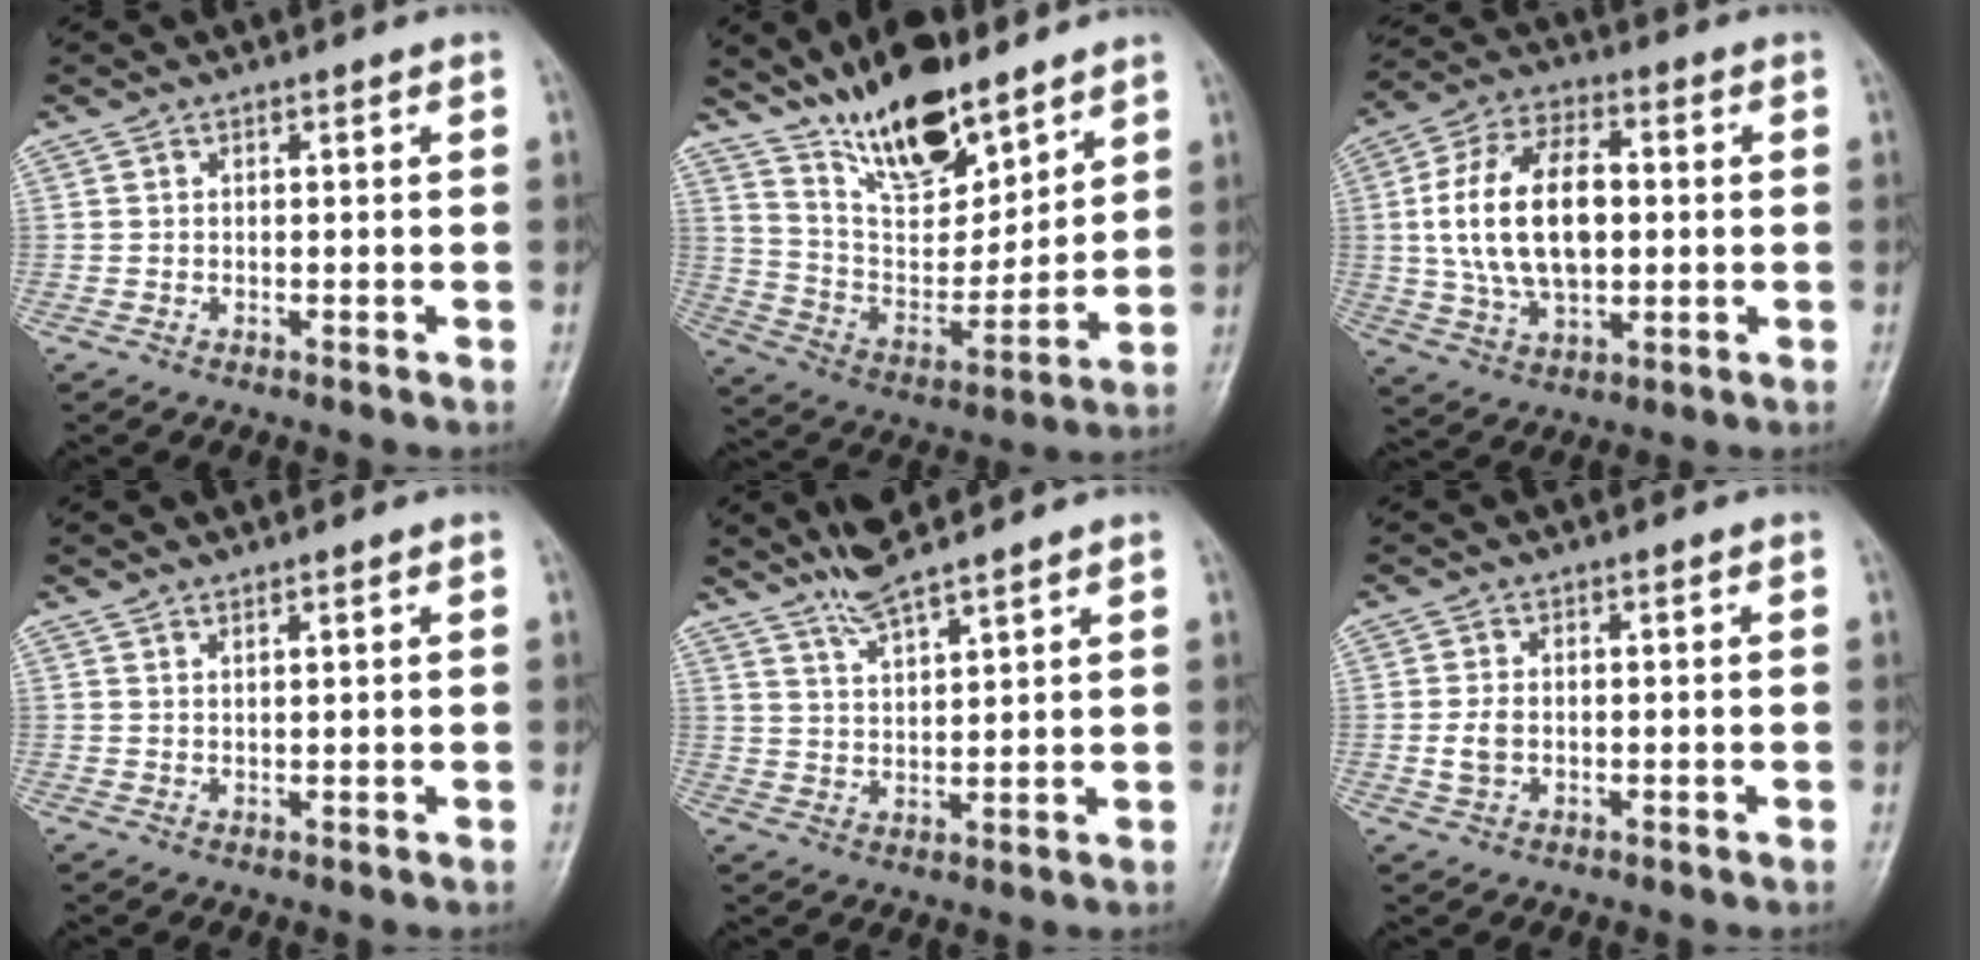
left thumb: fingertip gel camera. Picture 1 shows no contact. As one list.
[{"total": 17.6, "force": [13.1, 6.8, 9.6], "torque": [-0.116, -0.079, 0.241]}, {"total": 16.9, "force": [1.1, 9.9, 13.6], "torque": [-0.244, 0.012, 0.021]}, {"total": 1.3, "force": [1.1, 0.1, 0.5], "torque": [-0.007, -0.003, 0.024]}, {"total": 6.4, "force": [5.6, 0.5, 3.1], "torque": [-0.061, -0.028, 0.113]}, {"total": 2.9, "force": [-0.2, 2.1, 2.0], "torque": [-0.038, -0.001, -0.001]}]